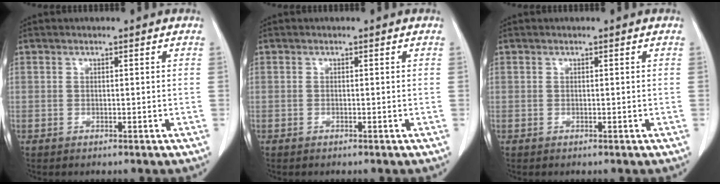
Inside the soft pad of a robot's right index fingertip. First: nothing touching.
{"total": 0.0}
{"total": 0.0}